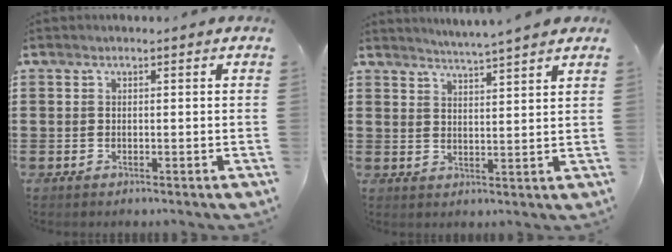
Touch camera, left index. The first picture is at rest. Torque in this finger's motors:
{"motor_torque": [0.24, -0.33, 0.11, 0.07]}